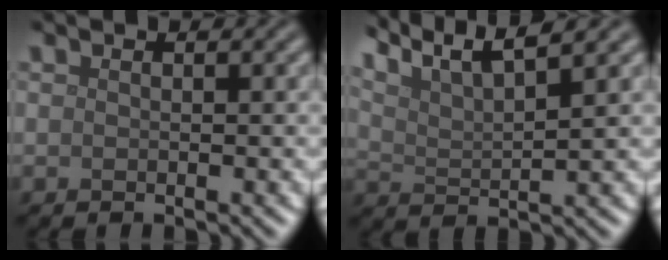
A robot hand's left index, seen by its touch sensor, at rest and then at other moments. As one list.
[{"total": 8.2, "force": [6.6, 1.6, 4.6], "torque": [-0.083, 0.028, 0.086]}]